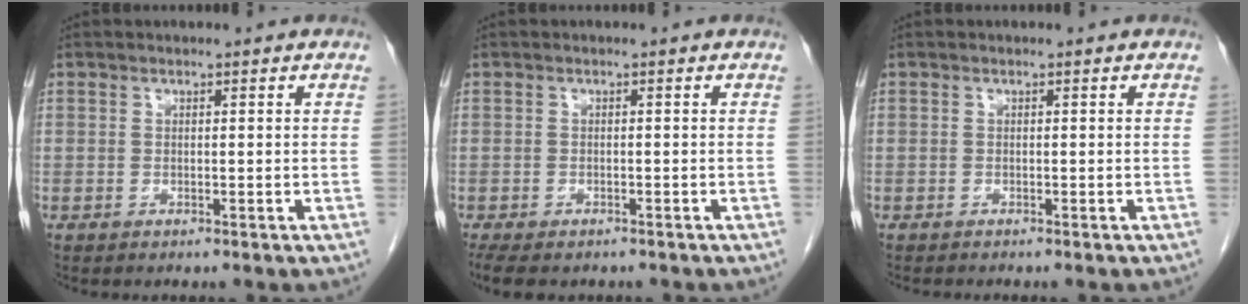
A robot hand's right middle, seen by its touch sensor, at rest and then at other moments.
{"total": 8.2, "force": [-6.3, 3.6, 3.9], "torque": [-0.079, -0.012, -0.088]}
{"total": 0.9, "force": [-0.8, -0.1, 0.3], "torque": [-0.010, -0.004, -0.013]}